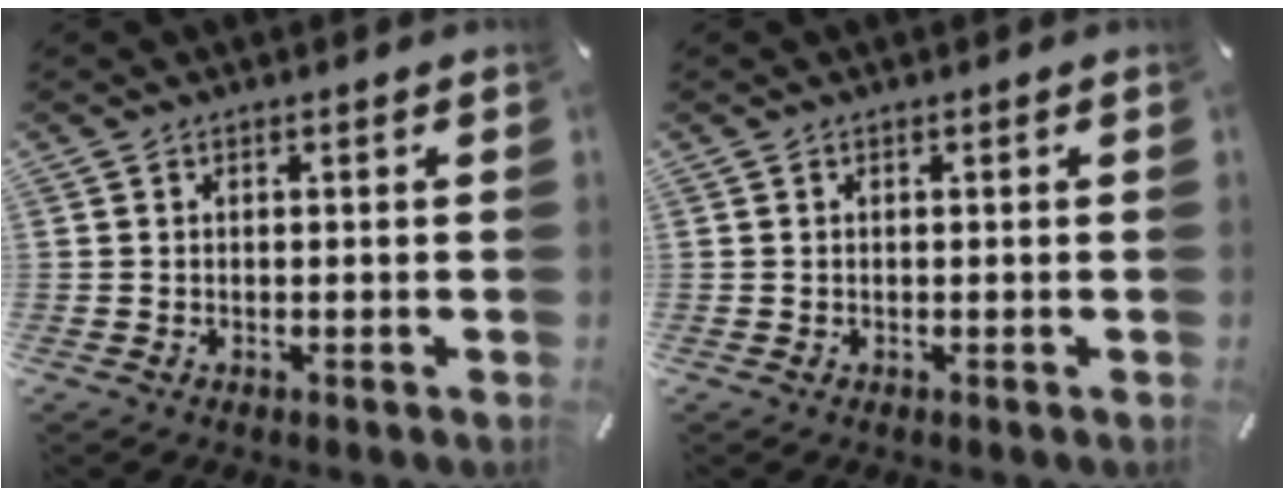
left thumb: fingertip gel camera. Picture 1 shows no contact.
{"total": 0.0}